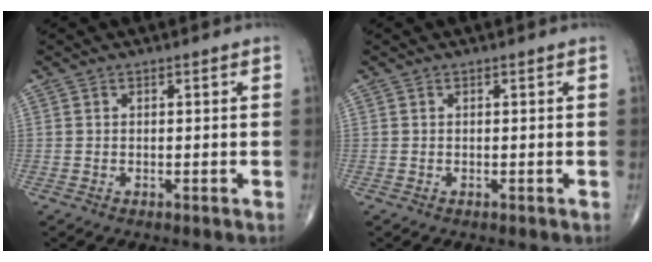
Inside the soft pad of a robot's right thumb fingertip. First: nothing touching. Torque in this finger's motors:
{"motor_torque": [0.00, 0.00, 0.00, 0.01, 0.00]}